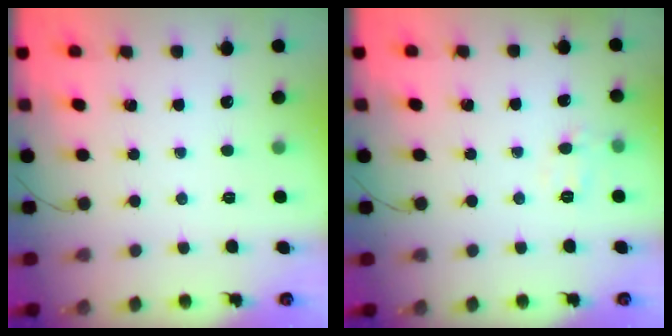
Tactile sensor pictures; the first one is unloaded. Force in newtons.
{"total": 6.1, "press": 6.0, "slide": 1.1}